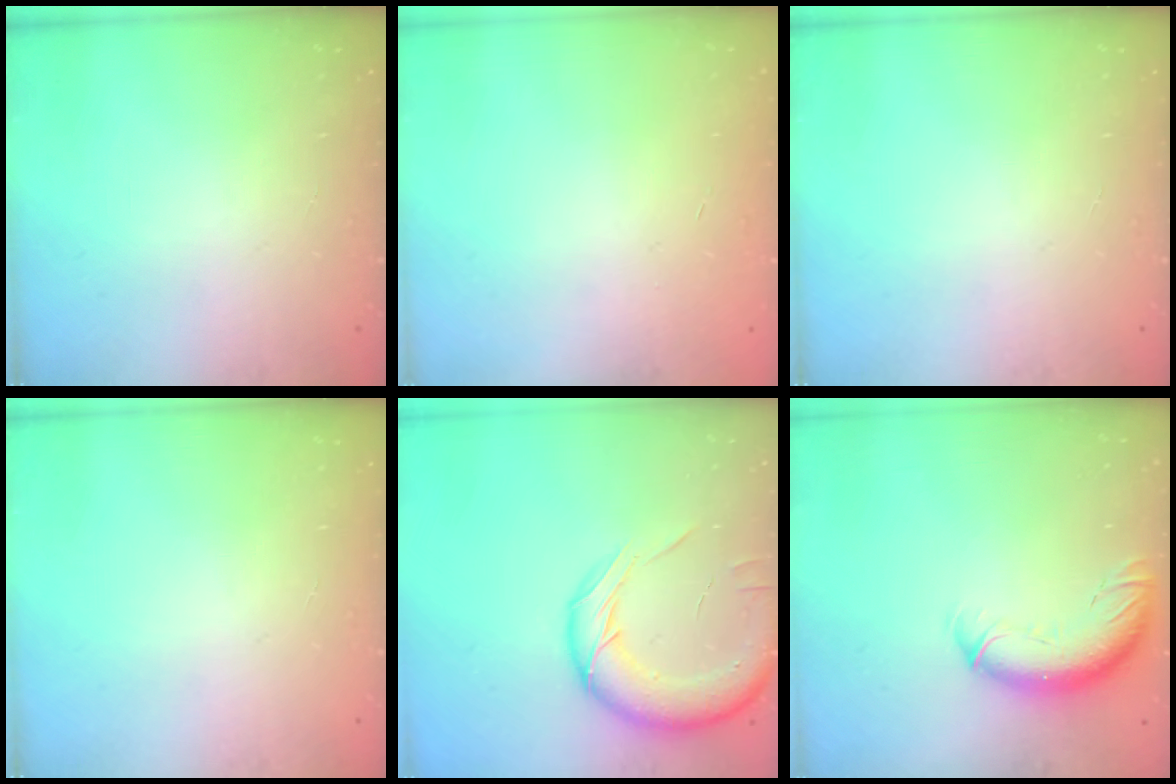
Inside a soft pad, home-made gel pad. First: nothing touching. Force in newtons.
{"total": 0.6, "press": 0.5, "slide": 0.2}
{"total": 0.0}
{"total": 0.0}
{"total": 16.1, "press": 15.8, "slide": 3.0}
{"total": 12.0, "press": 11.7, "slide": 3.0}